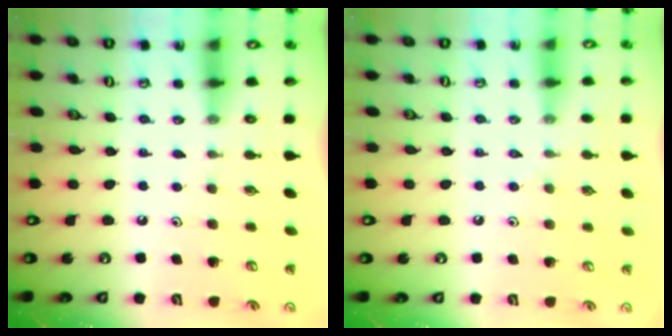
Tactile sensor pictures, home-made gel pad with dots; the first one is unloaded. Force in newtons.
{"total": 4.3, "press": 4.2, "slide": 0.7}